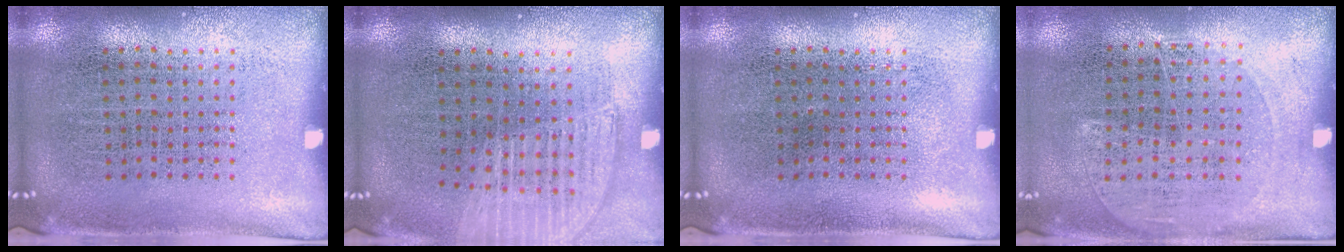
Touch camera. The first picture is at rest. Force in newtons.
{"total": 1.1, "press": 1.0, "slide": 0.3}
{"total": 0.0}
{"total": 1.3, "press": 1.0, "slide": 0.7}